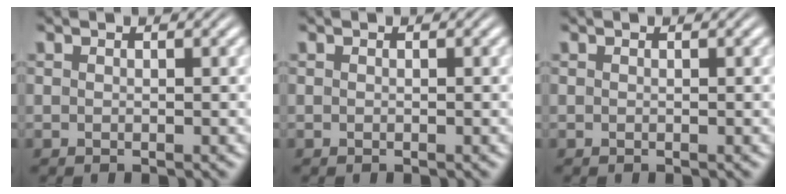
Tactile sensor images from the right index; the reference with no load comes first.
{"total": 0.0}
{"total": 0.0}